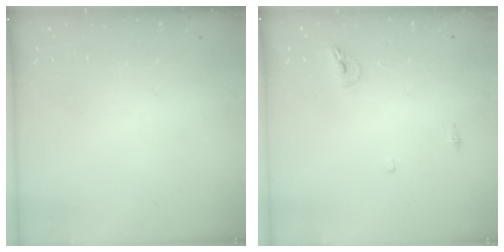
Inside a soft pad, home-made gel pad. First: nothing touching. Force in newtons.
{"total": 6.6, "press": 6.6, "slide": 0.7}